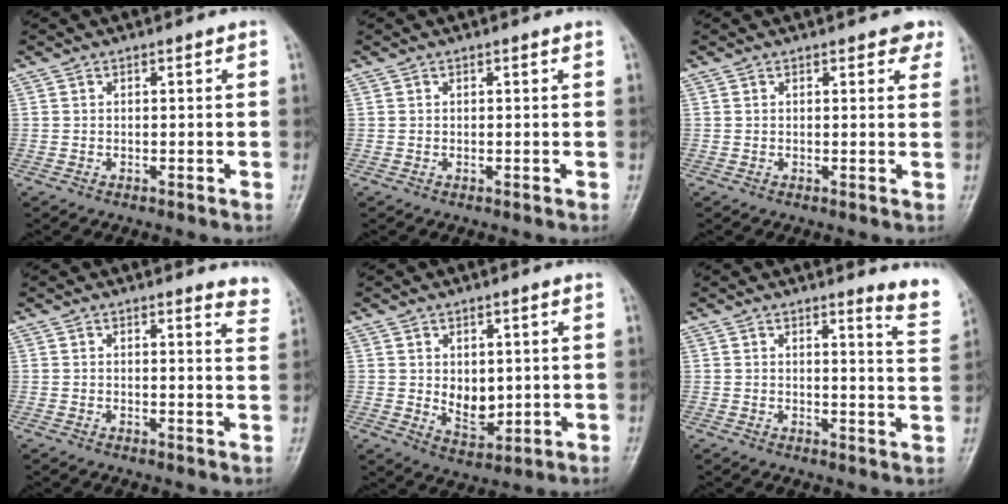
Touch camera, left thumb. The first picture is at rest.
{"total": 0.0}
{"total": 2.9, "force": [2.0, 1.3, 1.6], "torque": [0.005, -0.005, 0.018]}
{"total": 4.9, "force": [4.8, 0.9, 0.7], "torque": [0.010, -0.035, 0.027]}
{"total": 6.0, "force": [0.8, 4.0, 4.4], "torque": [-0.050, -0.018, 0.029]}
{"total": 5.7, "force": [5.0, 0.0, 2.6], "torque": [-0.024, -0.055, 0.044]}